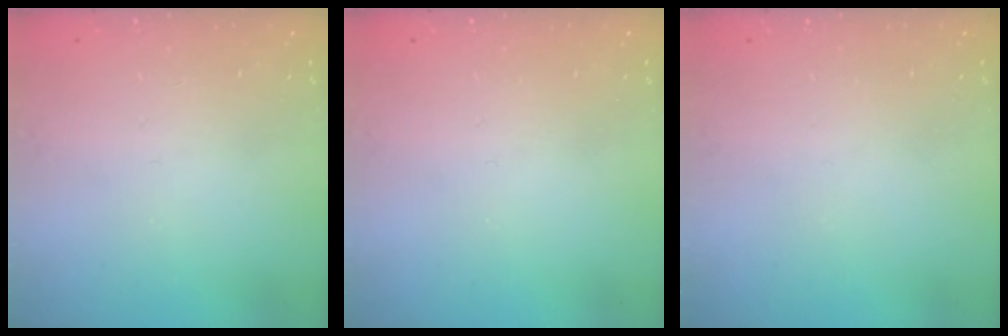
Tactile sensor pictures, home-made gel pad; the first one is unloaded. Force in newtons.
{"total": 0.0}
{"total": 0.0}